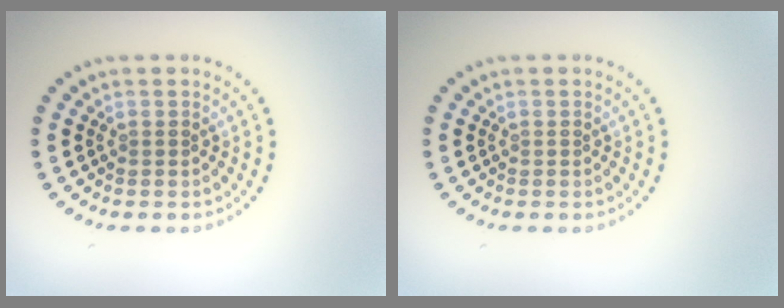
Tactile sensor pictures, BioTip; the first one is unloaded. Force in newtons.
{"total": 0.0}